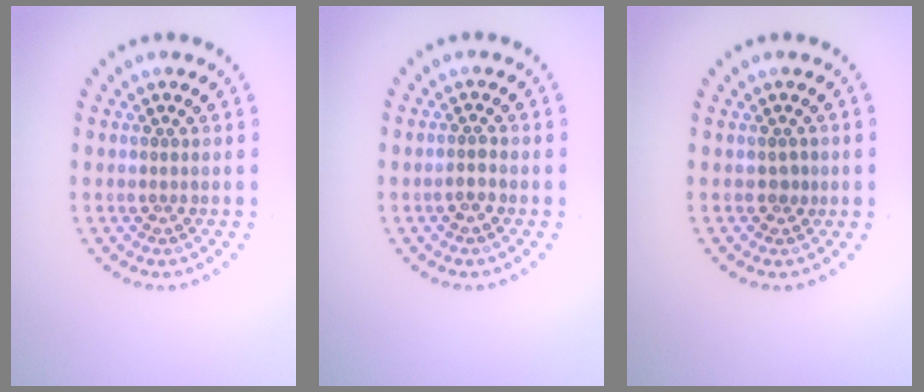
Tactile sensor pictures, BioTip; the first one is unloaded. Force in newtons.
{"total": 1.2, "press": 1.0, "slide": 0.6}
{"total": 0.9, "press": 0.7, "slide": 0.5}